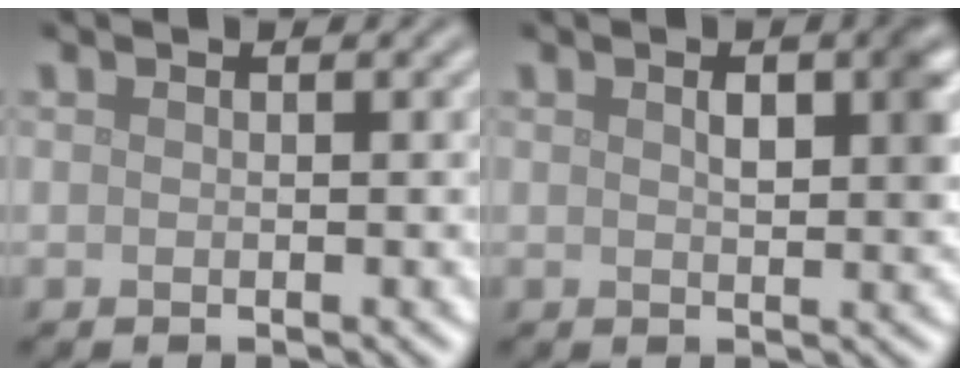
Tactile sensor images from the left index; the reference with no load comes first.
{"total": 3.4, "force": [0.9, 1.4, 3.0], "torque": [-0.044, 0.006, 0.013]}